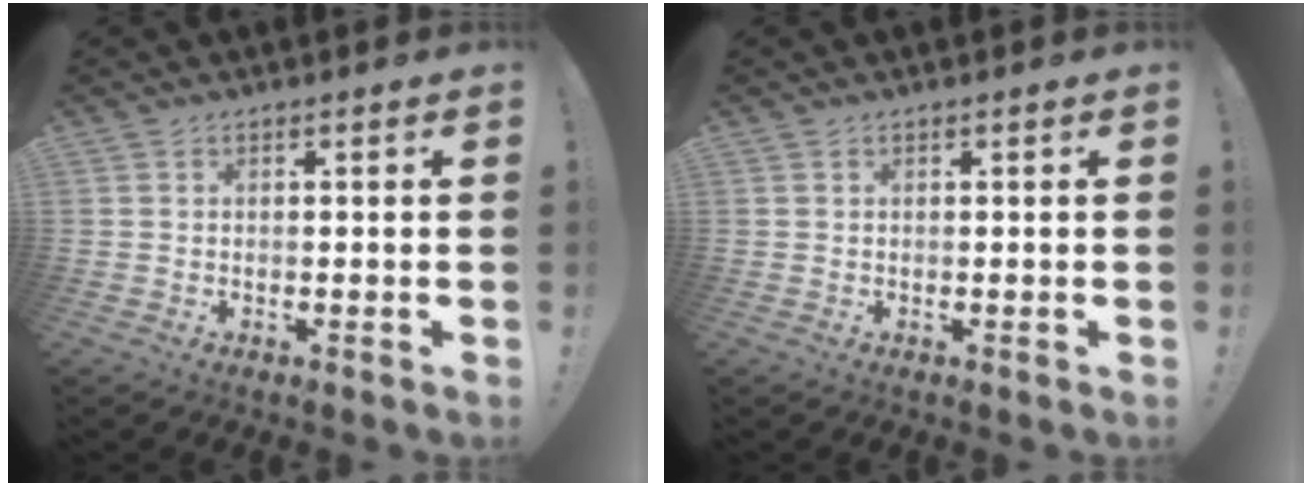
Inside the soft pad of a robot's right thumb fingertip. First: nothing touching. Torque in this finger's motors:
{"motor_torque": [0.01, 0.00, -0.02, -0.02, 0.00]}